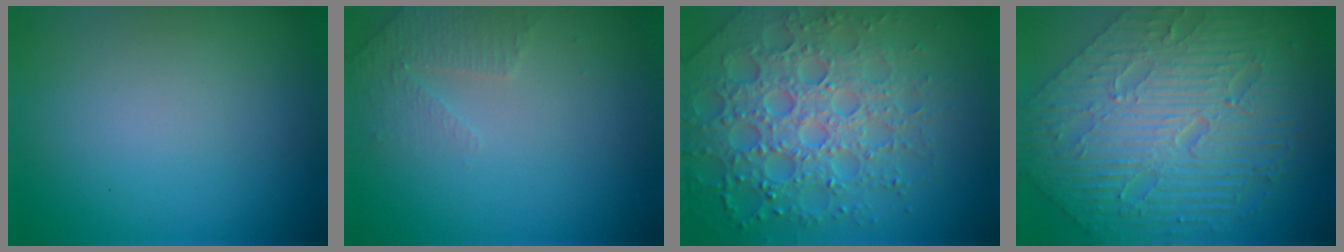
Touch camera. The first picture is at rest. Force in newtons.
{"total": 1.9, "press": 1.8, "slide": 0.5}
{"total": 7.3, "press": 7.1, "slide": 1.7}
{"total": 10.7, "press": 7.2, "slide": 7.9}